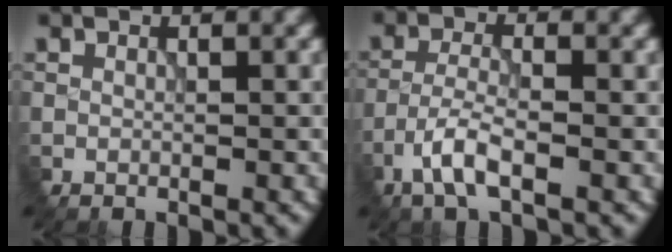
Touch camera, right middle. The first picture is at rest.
{"total": 3.6, "force": [-2.0, 0.9, 2.8], "torque": [-0.064, 0.004, -0.046]}